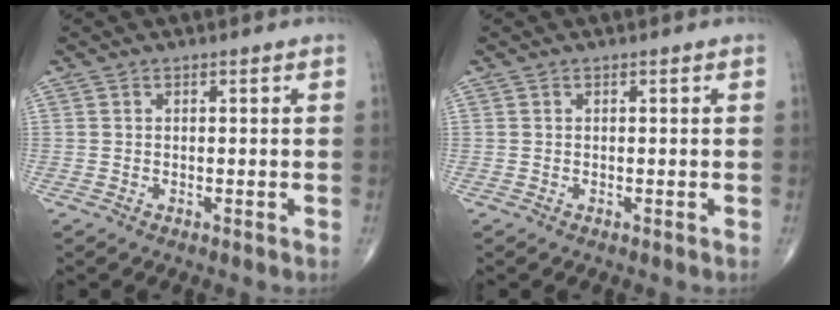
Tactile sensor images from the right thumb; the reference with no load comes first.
{"total": 0.0}